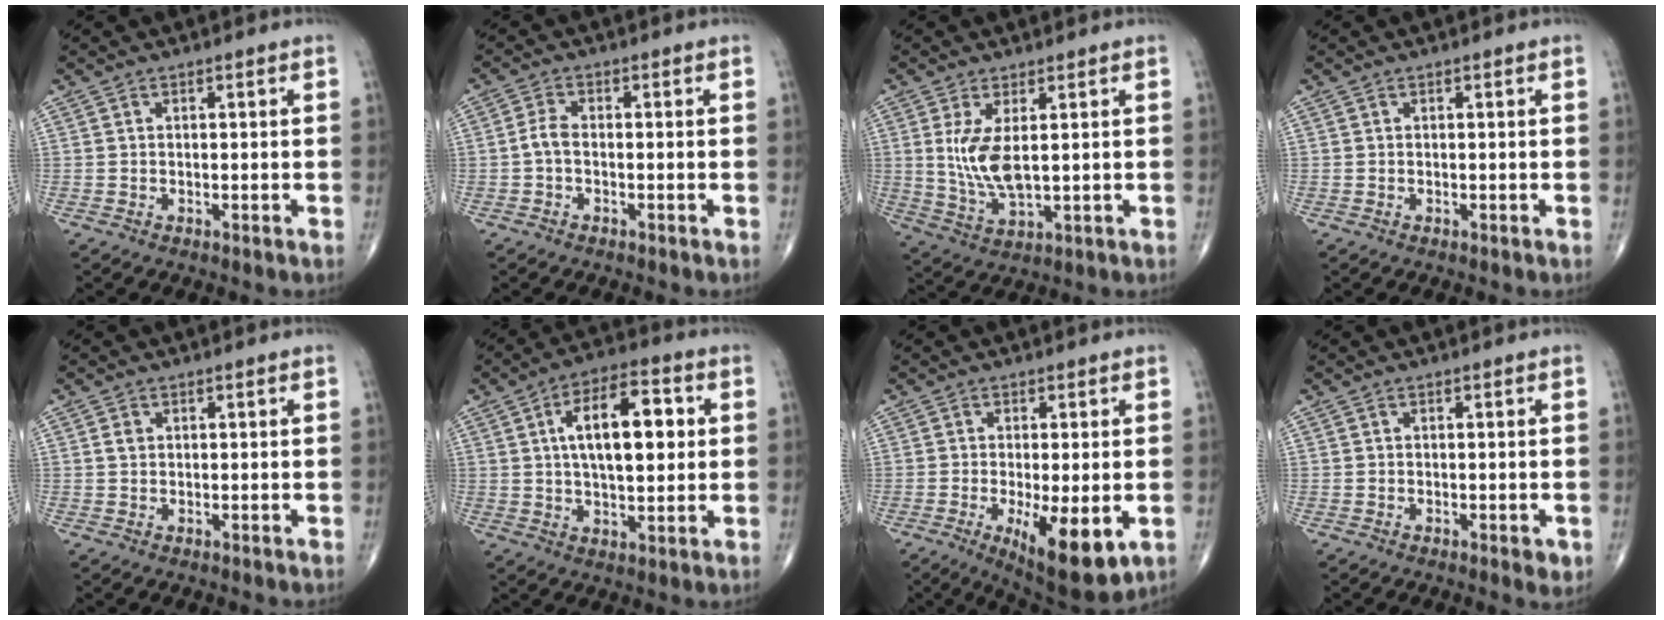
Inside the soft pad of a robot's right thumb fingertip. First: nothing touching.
{"total": 2.5, "force": [-0.6, 1.3, 2.0], "torque": [-0.043, 0.005, -0.018]}
{"total": 8.0, "force": [1.4, 3.2, 7.2], "torque": [-0.149, -0.020, 0.040]}
{"total": 0.0}
{"total": 1.3, "force": [0.4, 1.1, 0.8], "torque": [-0.012, 0.001, 0.007]}
{"total": 14.5, "force": [2.7, 6.8, 12.6], "torque": [-0.183, 0.010, 0.042]}
{"total": 12.3, "force": [-3.6, 4.0, 11.1], "torque": [-0.170, -0.022, -0.045]}
{"total": 2.1, "force": [-0.7, 0.8, 1.8], "torque": [-0.017, -0.002, -0.008]}